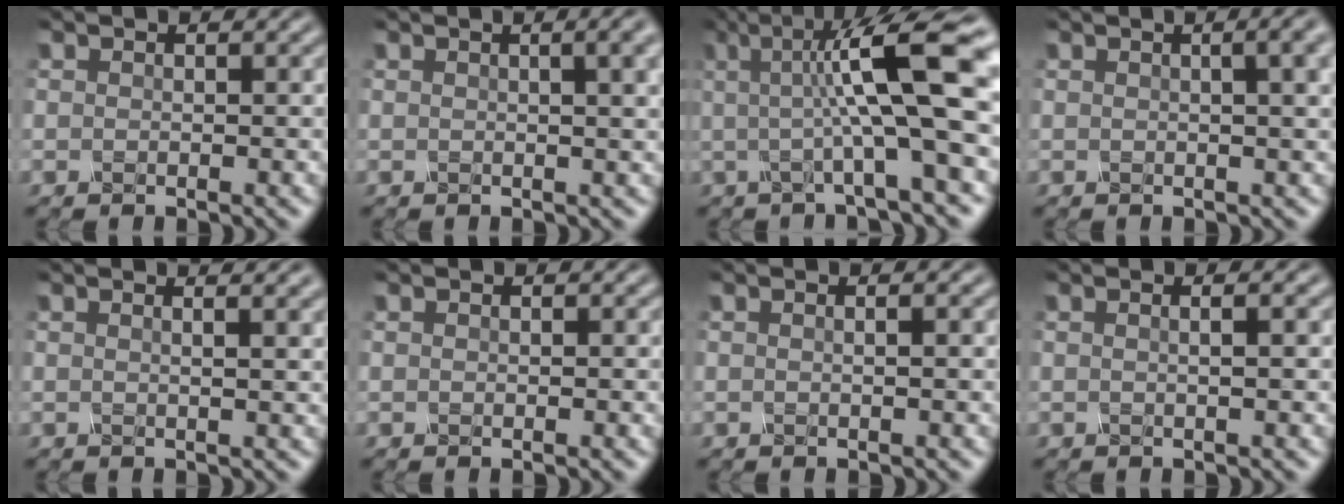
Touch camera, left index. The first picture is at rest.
{"total": 6.7, "force": [2.7, 3.1, 5.2], "torque": [-0.037, 0.037, 0.008]}
{"total": 10.7, "force": [1.0, 2.1, 10.4], "torque": [-0.149, 0.006, 0.008]}
{"total": 8.0, "force": [3.0, 3.9, 6.2], "torque": [-0.049, 0.043, 0.014]}
{"total": 4.5, "force": [2.7, 2.0, 3.1], "torque": [-0.009, 0.039, -0.006]}
{"total": 0.0}
{"total": 1.6, "force": [0.3, 0.8, 1.4], "torque": [-0.009, -0.001, -0.019]}
{"total": 3.0, "force": [0.7, 1.5, 2.5], "torque": [-0.015, 0.014, -0.024]}